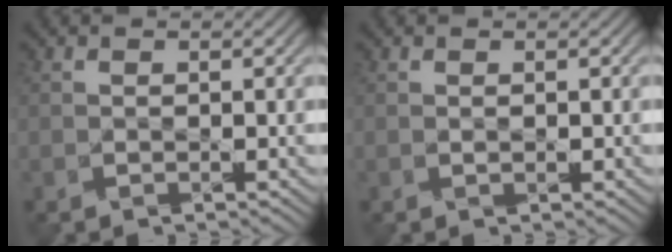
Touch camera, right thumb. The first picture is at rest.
{"total": 0.6, "force": [0.2, 0.2, 0.6], "torque": [-0.014, -0.003, 0.004]}